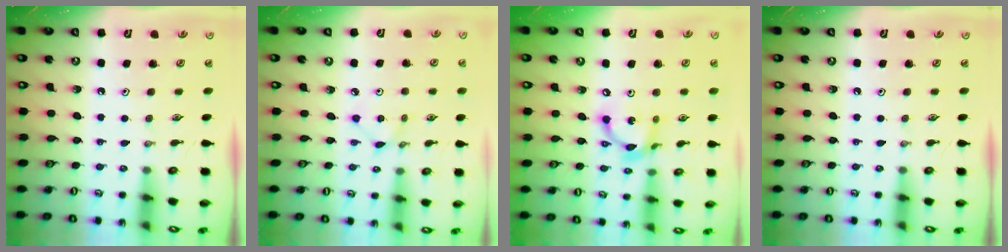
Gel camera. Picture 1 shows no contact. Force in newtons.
{"total": 1.6, "press": 1.6, "slide": 0.2}
{"total": 11.8, "press": 11.8, "slide": 0.9}
{"total": 0.0}